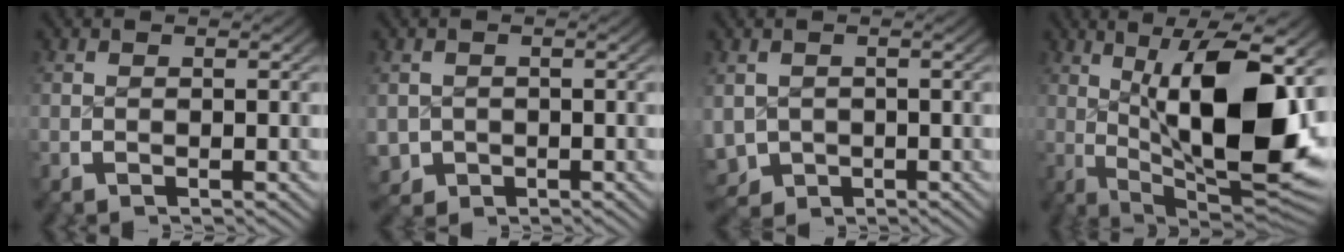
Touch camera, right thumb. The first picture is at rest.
{"total": 3.9, "force": [-1.3, 3.5, 1.3], "torque": [-0.041, -0.032, -0.008]}
{"total": 5.7, "force": [-1.7, 4.9, 2.4], "torque": [-0.070, -0.039, -0.010]}
{"total": 17.3, "force": [-0.2, 8.4, 15.1], "torque": [-0.243, -0.041, 0.028]}